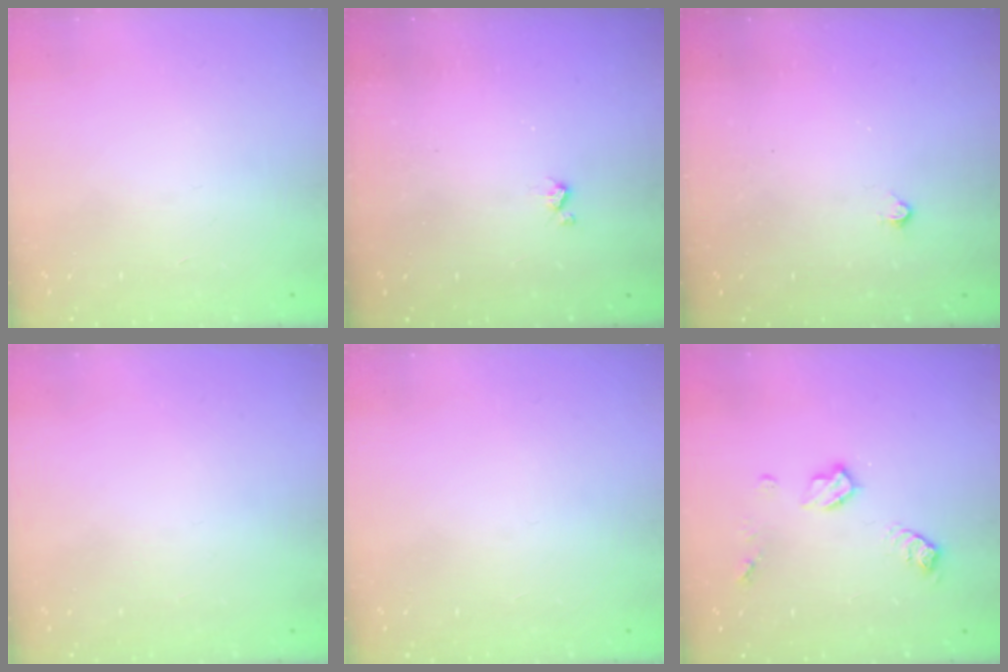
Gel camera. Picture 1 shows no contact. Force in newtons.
{"total": 3.2, "press": 3.2, "slide": 0.5}
{"total": 2.2, "press": 2.2, "slide": 0.4}
{"total": 0.0}
{"total": 0.0}
{"total": 8.6, "press": 8.6, "slide": 0.3}